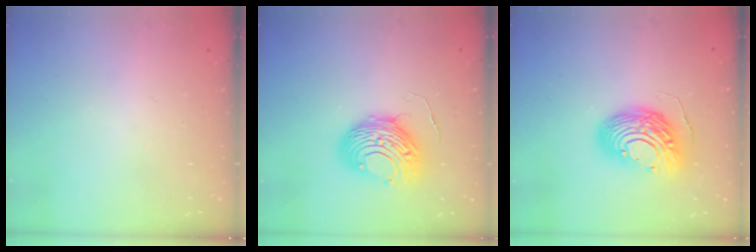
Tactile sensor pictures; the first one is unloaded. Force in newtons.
{"total": 11.0, "press": 11.0, "slide": 1.0}
{"total": 15.7, "press": 15.7, "slide": 1.3}